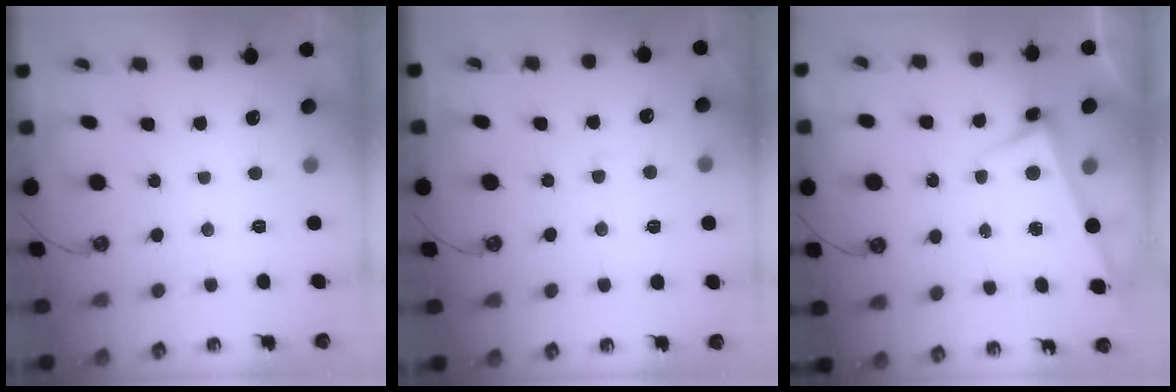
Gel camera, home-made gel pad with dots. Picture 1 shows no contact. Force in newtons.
{"total": 1.0, "press": 0.7, "slide": 0.6}
{"total": 2.6, "press": 2.5, "slide": 0.6}